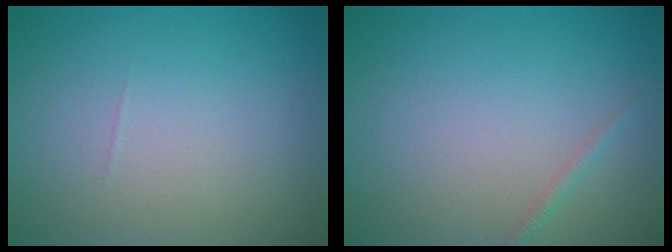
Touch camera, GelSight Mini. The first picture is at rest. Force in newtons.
{"total": 0.7, "press": 0.7, "slide": 0.0}